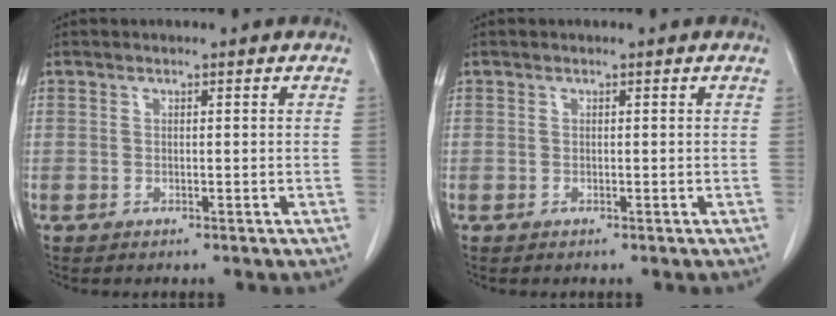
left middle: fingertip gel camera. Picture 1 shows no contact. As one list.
[{"total": 0.0}]